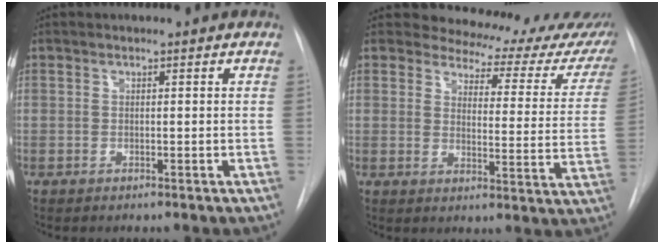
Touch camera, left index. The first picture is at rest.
{"total": 17.7, "force": [16.4, 5.4, 4.0], "torque": [-0.018, -0.067, 0.160]}